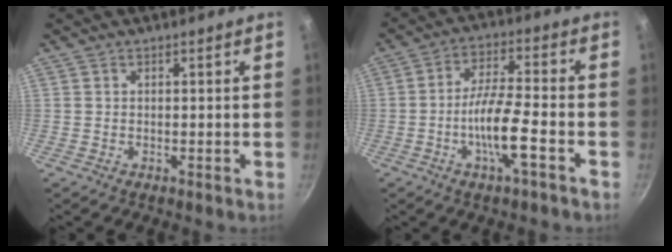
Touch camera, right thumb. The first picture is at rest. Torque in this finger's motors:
{"motor_torque": [2.89, -0.21, 1.54, -1.22, 0.66]}